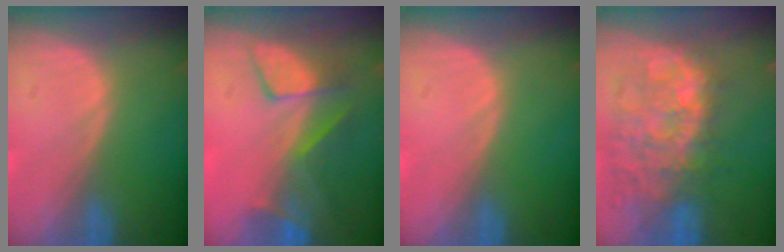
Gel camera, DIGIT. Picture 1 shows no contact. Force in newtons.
{"total": 8.1, "press": 7.2, "slide": 3.7}
{"total": 0.0}
{"total": 10.7, "press": 10.1, "slide": 3.6}